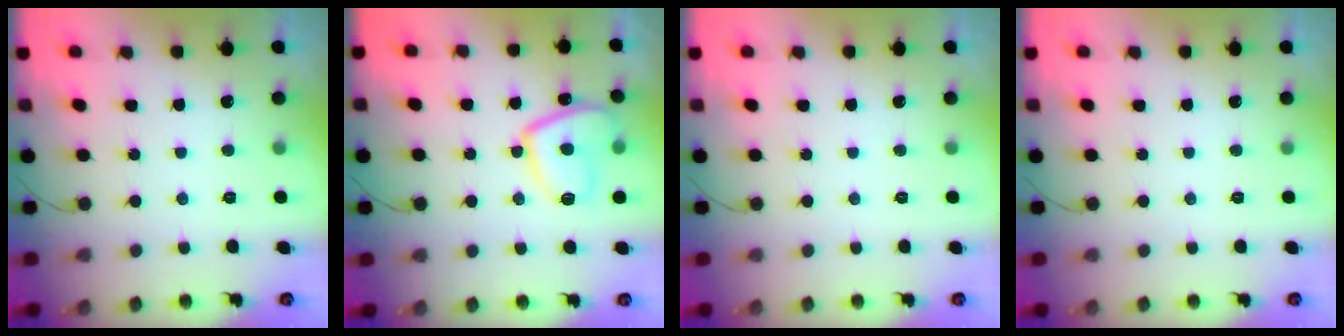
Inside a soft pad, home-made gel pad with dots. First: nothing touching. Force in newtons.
{"total": 11.5, "press": 11.4, "slide": 1.3}
{"total": 0.0}
{"total": 0.0}